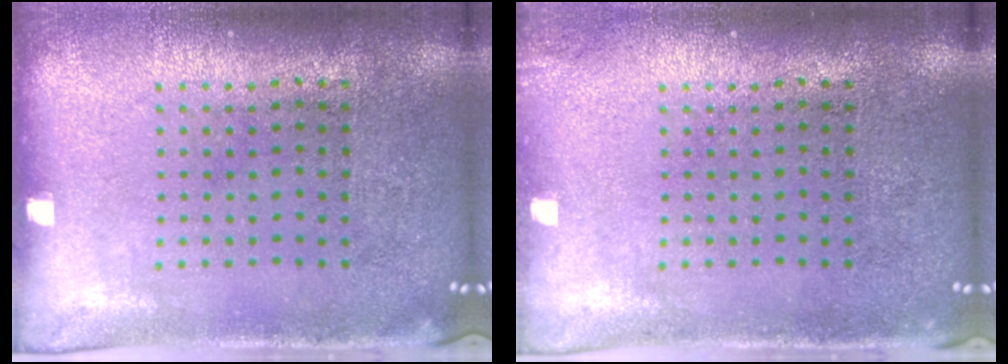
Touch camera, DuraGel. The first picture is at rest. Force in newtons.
{"total": 0.7, "press": 0.7, "slide": 0.1}